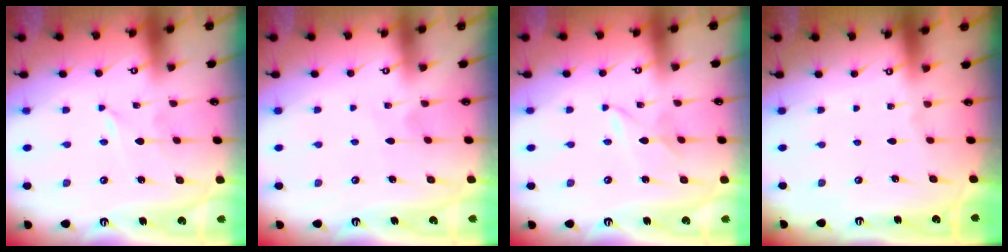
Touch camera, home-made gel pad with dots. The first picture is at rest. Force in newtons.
{"total": 4.5, "press": 4.5, "slide": 0.4}
{"total": 2.1, "press": 2.1, "slide": 0.3}
{"total": 0.0}